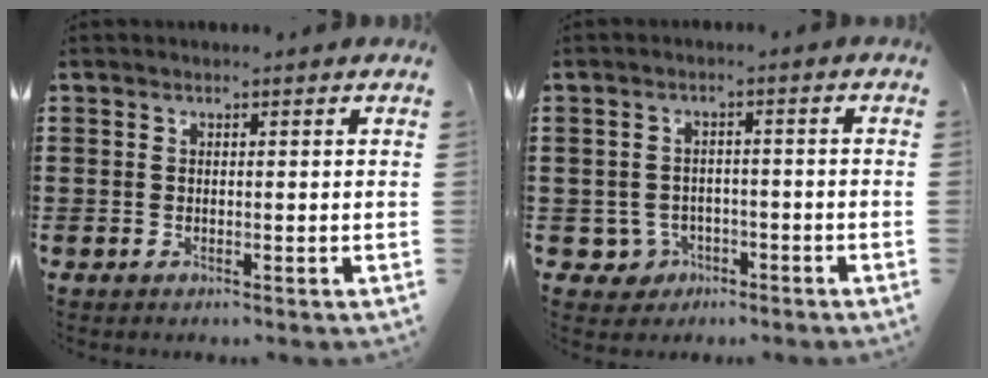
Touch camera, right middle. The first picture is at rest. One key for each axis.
{"total": 2.8, "fx": -1.6, "fy": 2.1, "fz": 0.7, "tx": -0.030, "ty": -0.002, "tz": -0.038}